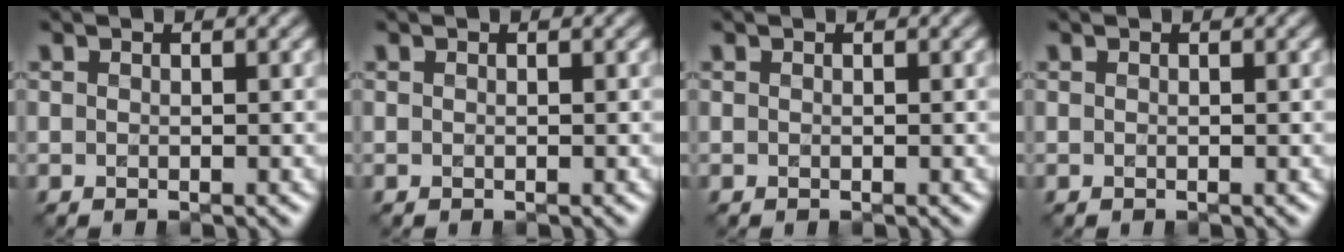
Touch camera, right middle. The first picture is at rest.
{"total": 0.0}
{"total": 0.0}
{"total": 0.0}